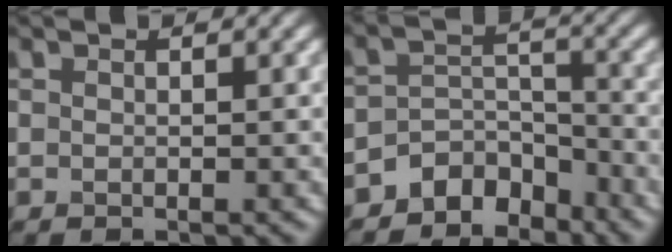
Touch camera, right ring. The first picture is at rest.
{"total": 4.9, "force": [-4.0, 2.6, 1.2], "torque": [-0.004, -0.001, -0.073]}